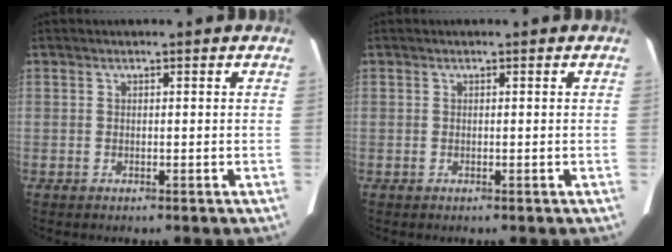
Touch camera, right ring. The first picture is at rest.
{"total": 0.0}